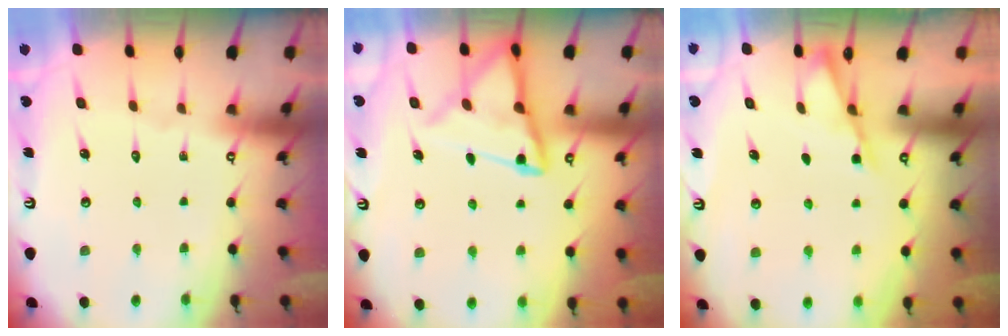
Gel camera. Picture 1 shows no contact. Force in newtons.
{"total": 12.1, "press": 12.1, "slide": 1.2}
{"total": 3.7, "press": 3.7, "slide": 0.6}